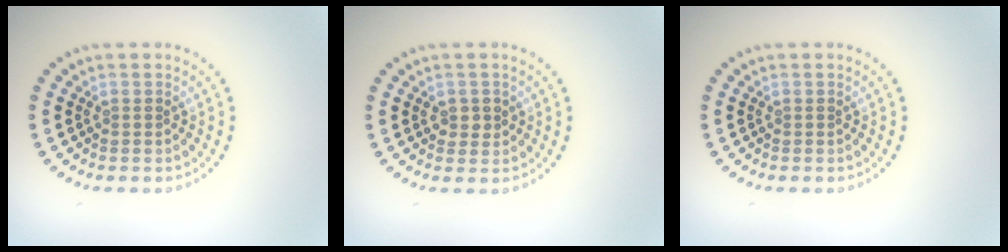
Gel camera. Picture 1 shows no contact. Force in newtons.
{"total": 1.5, "press": 1.5, "slide": 0.3}
{"total": 0.0}